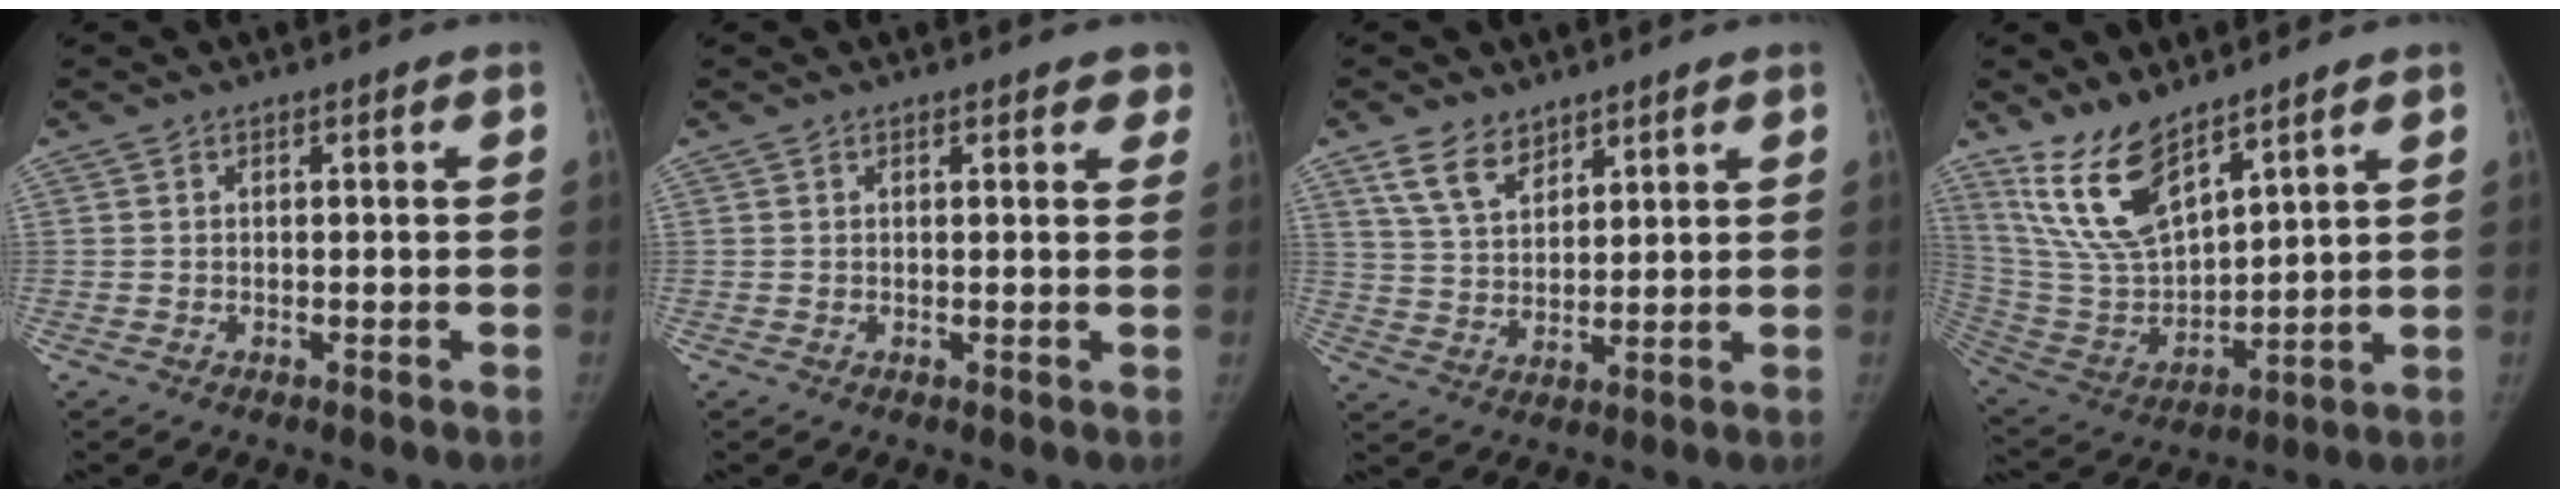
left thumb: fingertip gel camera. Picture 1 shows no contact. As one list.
[{"total": 3.5, "force": [2.6, 1.3, 1.9], "torque": [0.008, -0.003, 0.022]}, {"total": 7.4, "force": [5.1, 4.2, 3.4], "torque": [-0.044, -0.027, 0.105]}, {"total": 14.5, "force": [10.4, 5.5, 8.6], "torque": [-0.140, -0.058, 0.224]}]